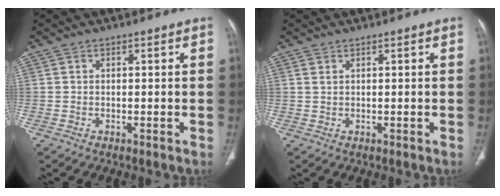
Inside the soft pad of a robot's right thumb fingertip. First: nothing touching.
{"total": 0.7, "force": [0.4, 0.3, 0.5], "torque": [-0.013, 0.008, 0.011]}